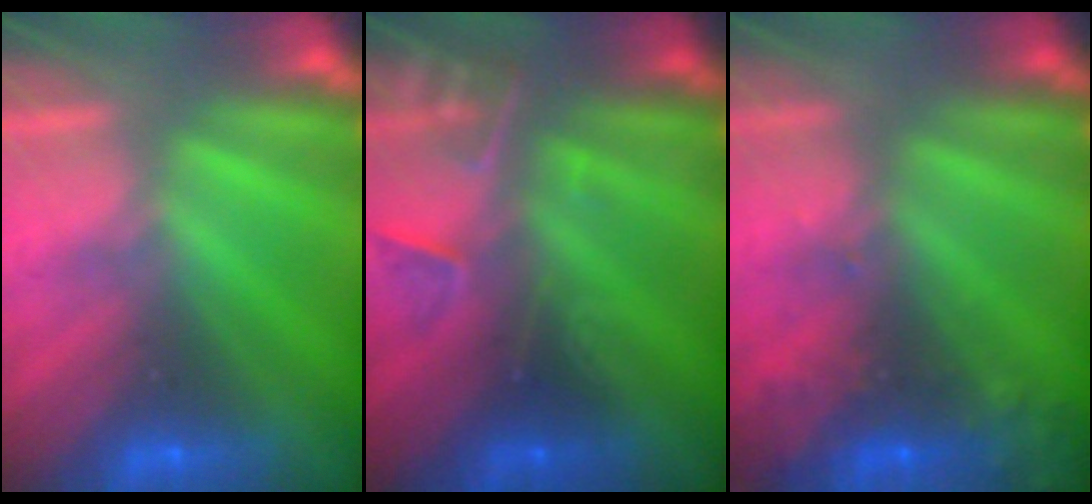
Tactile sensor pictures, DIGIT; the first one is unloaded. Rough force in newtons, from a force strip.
{"total": 2.3}
{"total": 7.3}